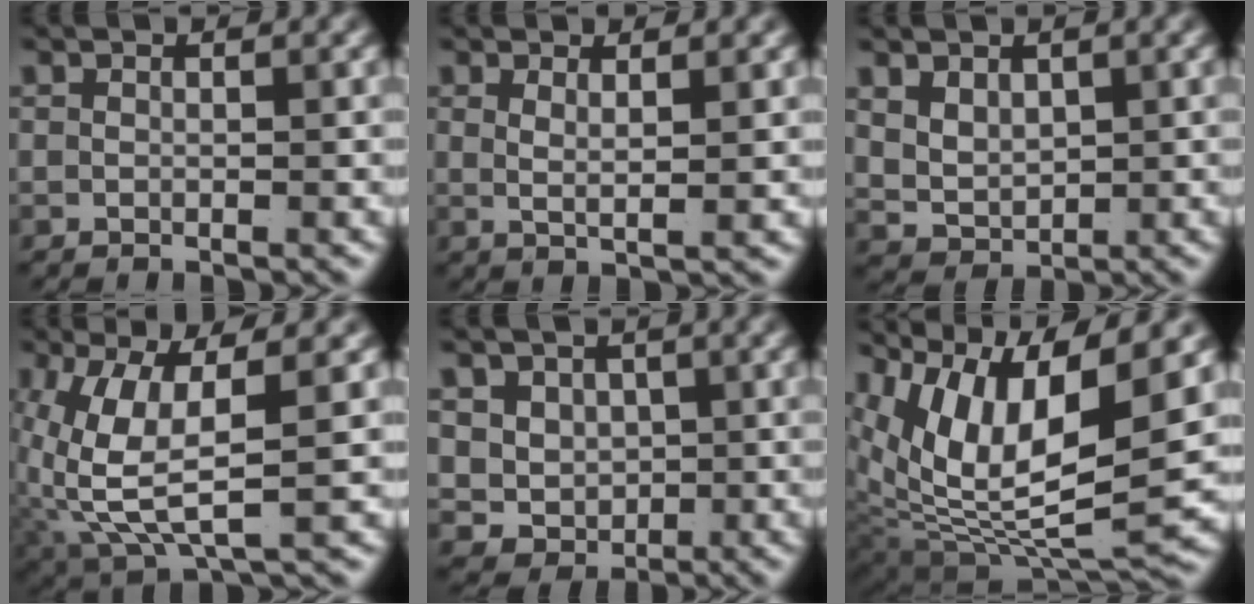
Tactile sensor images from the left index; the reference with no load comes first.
{"total": 1.9, "force": [0.9, -0.3, 1.7], "torque": [-0.033, -0.015, 0.027]}
{"total": 4.4, "force": [0.8, 3.7, 2.2], "torque": [-0.065, -0.024, 0.027]}
{"total": 8.3, "force": [-0.2, 4.4, 7.0], "torque": [-0.153, -0.024, 0.018]}
{"total": 7.6, "force": [-0.6, 7.1, 2.6], "torque": [-0.075, -0.049, 0.002]}
{"total": 14.5, "force": [1.3, 9.1, 11.2], "torque": [-0.208, -0.031, 0.031]}